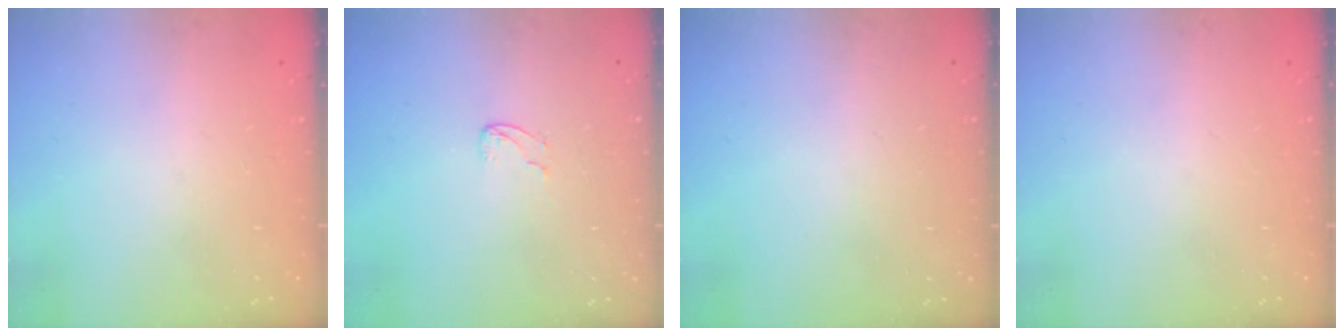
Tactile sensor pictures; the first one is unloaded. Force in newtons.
{"total": 3.8, "press": 3.8, "slide": 0.3}
{"total": 0.0}
{"total": 0.0}